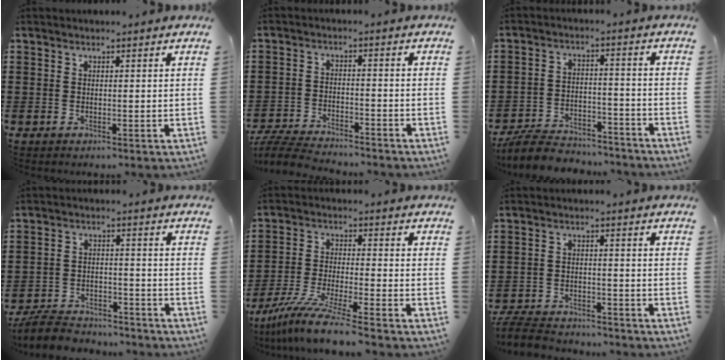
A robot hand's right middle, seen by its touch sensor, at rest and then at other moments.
{"total": 6.0, "force": [-5.9, 0.6, 1.4], "torque": [-0.035, 0.001, -0.116]}
{"total": 7.3, "force": [-7.0, 1.3, 1.7], "torque": [-0.036, 0.014, -0.138]}
{"total": 5.9, "force": [-5.7, 0.9, 1.1], "torque": [-0.035, 0.004, -0.115]}
{"total": 8.9, "force": [-7.7, -0.3, 4.4], "torque": [-0.093, -0.009, -0.151]}
{"total": 5.4, "force": [-5.2, 0.9, 0.9], "torque": [-0.031, 0.002, -0.107]}